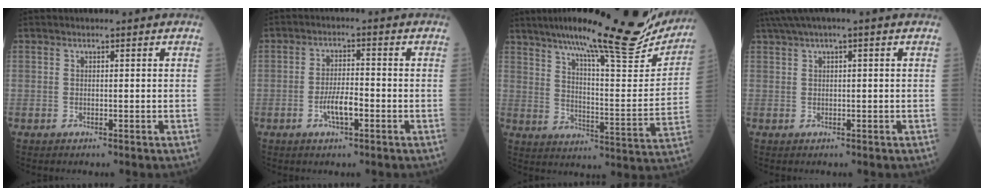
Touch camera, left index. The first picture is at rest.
{"total": 4.2, "force": [-1.8, 1.1, 3.6], "torque": [-0.071, 0.002, -0.035]}
{"total": 25.1, "force": [20.7, 2.9, 13.8], "torque": [-0.214, -0.026, 0.281]}
{"total": 4.2, "force": [2.5, 0.0, 3.4], "torque": [-0.069, 0.030, 0.047]}